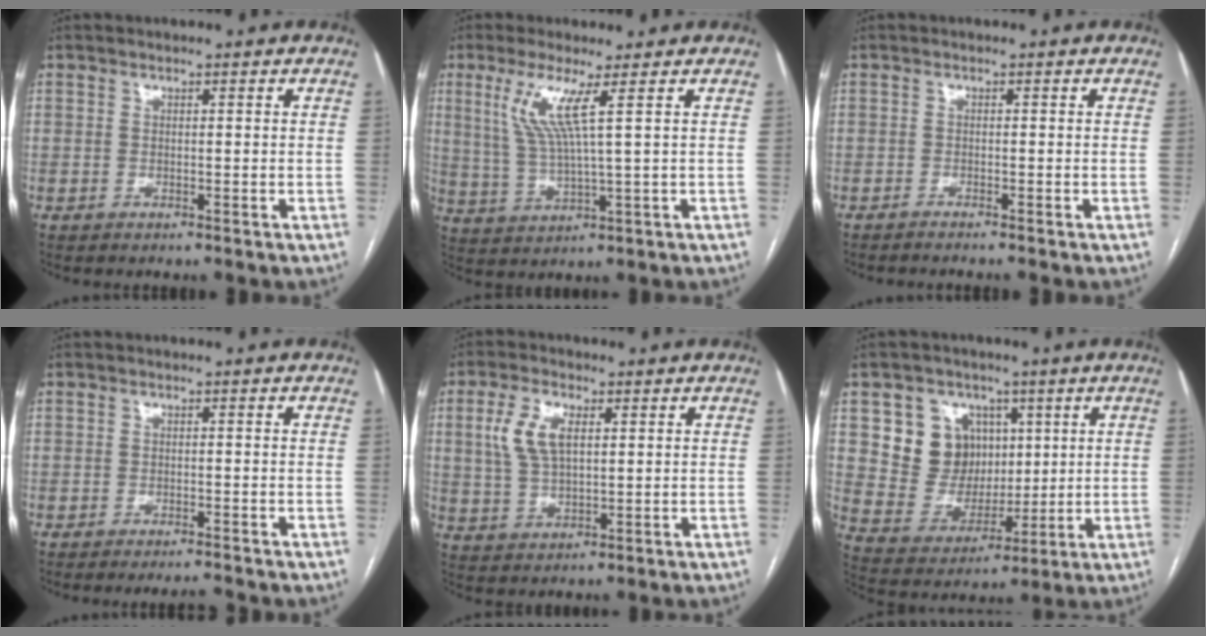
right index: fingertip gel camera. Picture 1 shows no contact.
{"total": 7.0, "force": [2.9, -0.6, 6.4], "torque": [-0.140, -0.001, 0.065]}
{"total": 1.9, "force": [-1.6, -0.4, 0.9], "torque": [-0.005, 0.003, -0.018]}
{"total": 2.3, "force": [-2.2, -0.3, 0.6], "torque": [-0.009, -0.010, -0.032]}
{"total": 7.2, "force": [2.2, 3.4, 6.0], "torque": [-0.141, 0.013, 0.048]}
{"total": 11.2, "force": [3.9, 9.6, 4.2], "torque": [-0.091, 0.030, 0.085]}